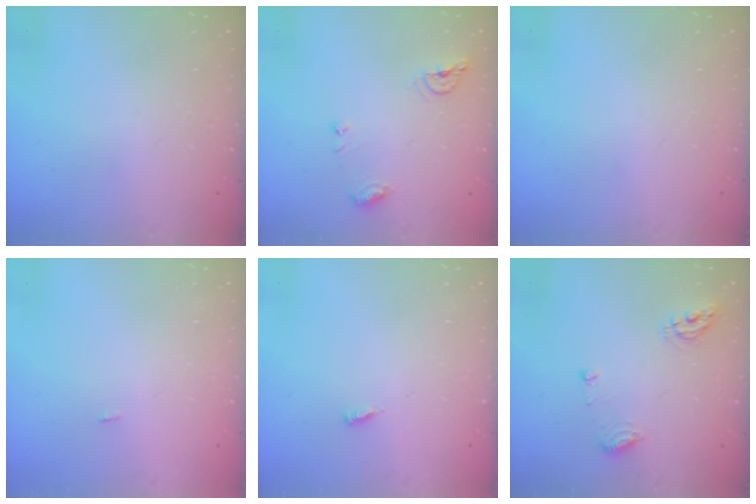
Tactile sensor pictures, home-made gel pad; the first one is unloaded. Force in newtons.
{"total": 7.4, "press": 7.4, "slide": 0.5}
{"total": 0.0}
{"total": 6.1, "press": 1.7, "slide": 5.9}
{"total": 2.6, "press": 2.6, "slide": 0.3}
{"total": 6.9, "press": 6.8, "slide": 0.9}